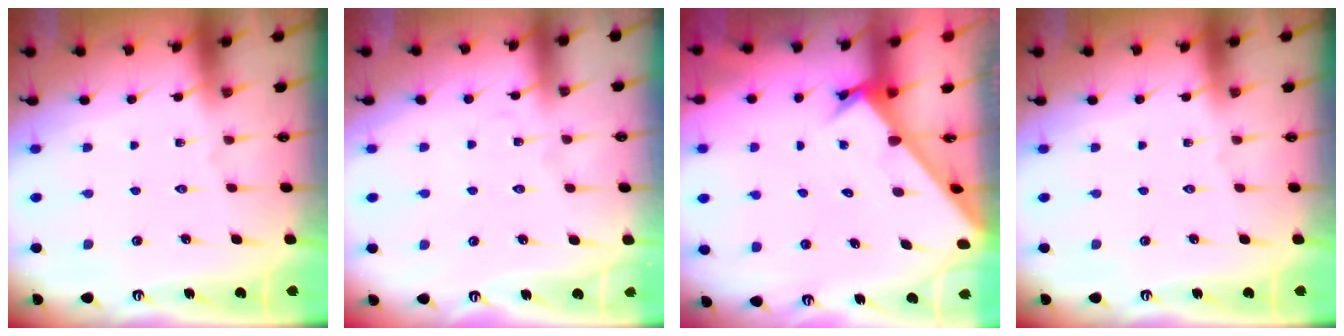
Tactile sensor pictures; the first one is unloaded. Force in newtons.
{"total": 3.4, "press": 3.3, "slide": 0.4}
{"total": 2.7, "press": 2.7, "slide": 0.3}
{"total": 0.0}